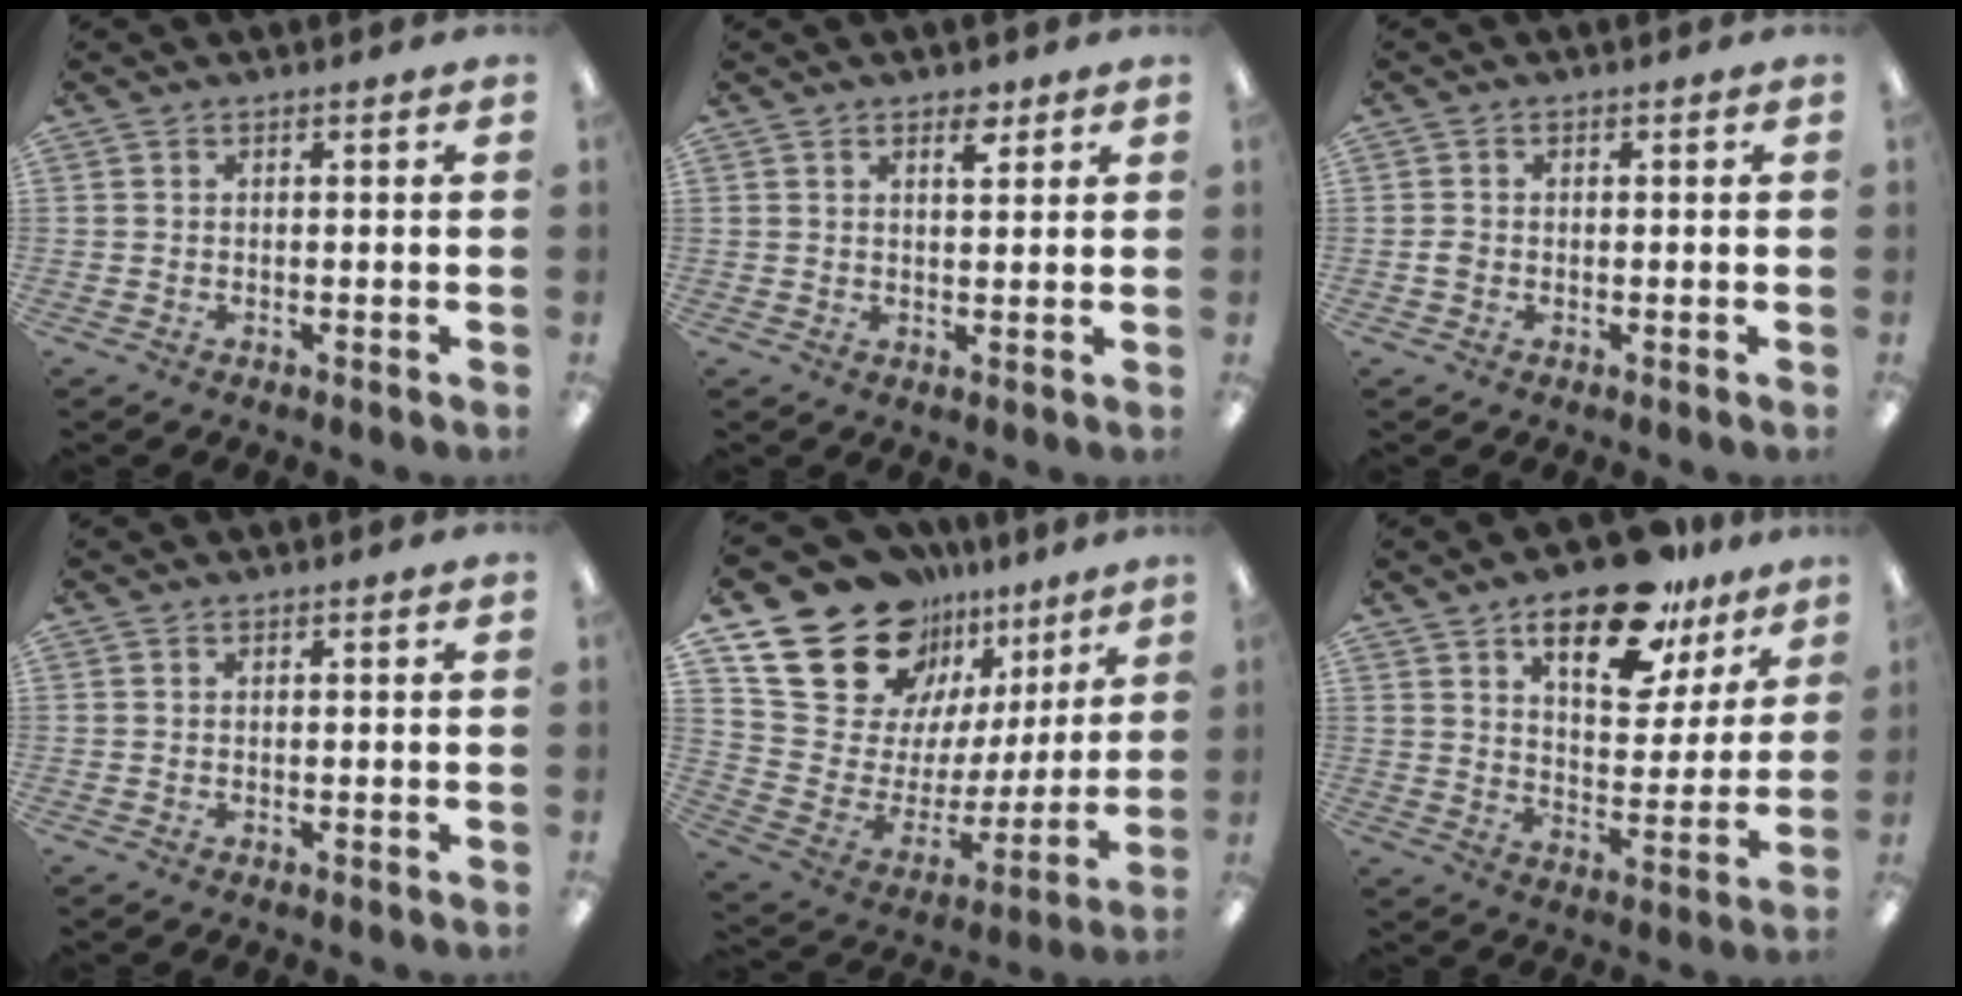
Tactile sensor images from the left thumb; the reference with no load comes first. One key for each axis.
{"total": 3.4, "fx": 2.4, "fy": 1.4, "fz": 2.0, "tx": -0.021, "ty": -0.008, "tz": 0.037}
{"total": 1.3, "fx": -0.2, "fy": 1.1, "fz": 0.7, "tx": -0.012, "ty": 0.004, "tz": -0.005}
{"total": 0.0}
{"total": 21.6, "fx": 15.3, "fy": 12.7, "fz": 8.4, "tx": -0.140, "ty": -0.110, "tz": 0.290}
{"total": 18.2, "fx": 12.5, "fy": 7.7, "fz": 10.7, "tx": -0.153, "ty": -0.065, "tz": 0.208}